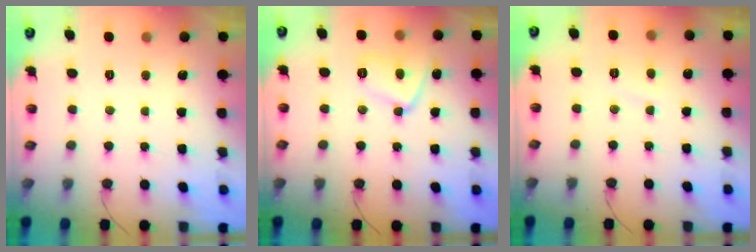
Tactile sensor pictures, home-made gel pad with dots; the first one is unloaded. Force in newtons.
{"total": 8.2, "press": 8.1, "slide": 0.8}
{"total": 2.9, "press": 2.9, "slide": 0.3}